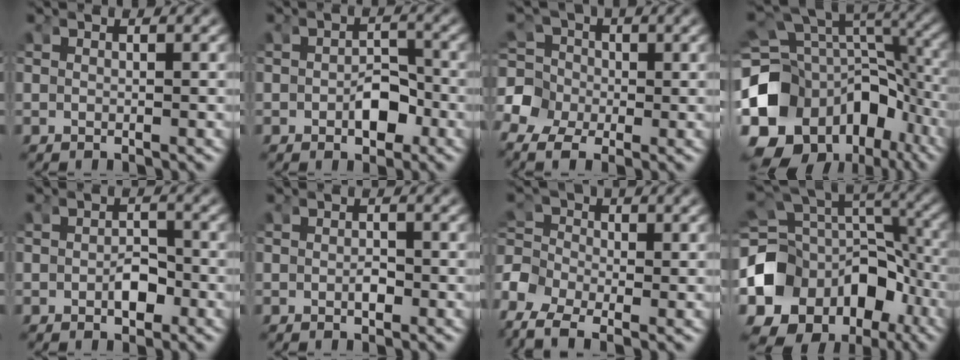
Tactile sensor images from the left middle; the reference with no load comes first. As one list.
[{"total": 2.7, "force": [-1.1, 1.7, 1.8], "torque": [-0.022, -0.005, -0.013]}, {"total": 6.9, "force": [-1.3, 6.1, 2.9], "torque": [-0.065, -0.021, -0.026]}, {"total": 17.0, "force": [-5.3, 12.9, 9.7], "torque": [-0.180, -0.052, -0.066]}, {"total": 2.0, "force": [-0.8, 1.2, 1.4], "torque": [-0.022, -0.006, -0.008]}, {"total": 0.9, "force": [-0.4, 0.5, 0.6], "torque": [-0.014, -0.004, -0.003]}, {"total": 5.4, "force": [-1.9, 4.3, 2.7], "torque": [-0.075, -0.028, -0.027]}, {"total": 16.6, "force": [-6.4, 13.1, 8.0], "torque": [-0.166, -0.074, -0.076]}]